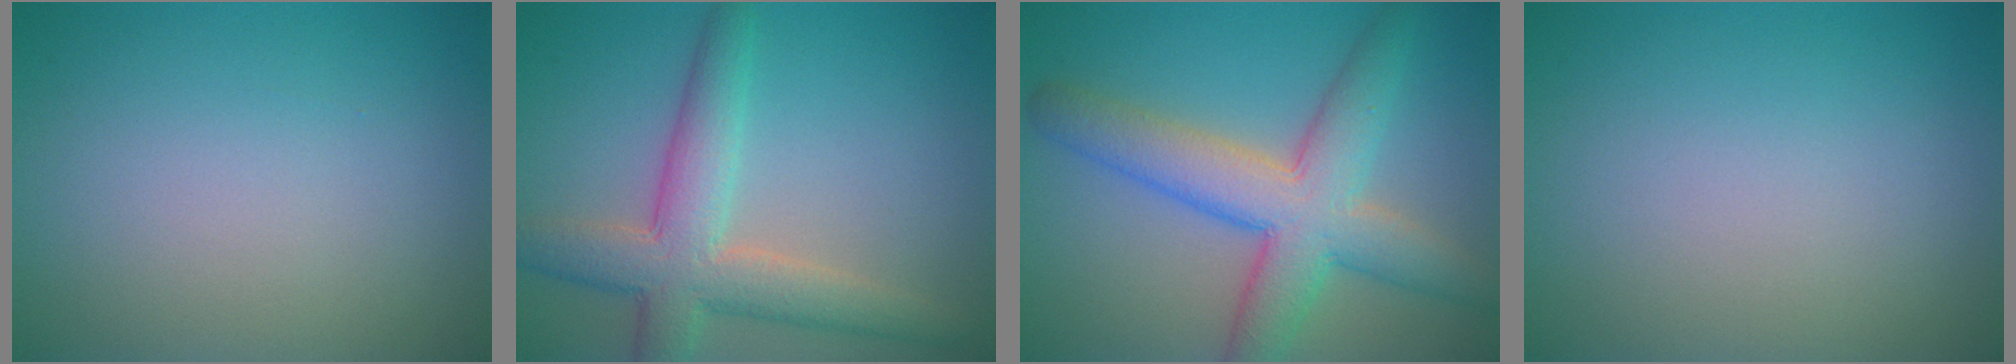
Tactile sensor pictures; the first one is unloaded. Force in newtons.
{"total": 6.0, "press": 6.0, "slide": 0.3}
{"total": 7.6, "press": 7.6, "slide": 0.3}
{"total": 0.0}